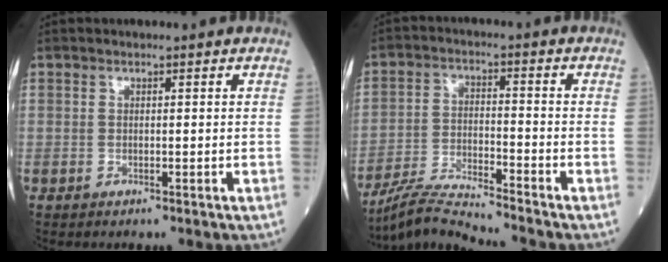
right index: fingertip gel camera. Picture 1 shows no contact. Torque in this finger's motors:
{"motor_torque": [-0.52, -0.51, -0.05, -0.02]}